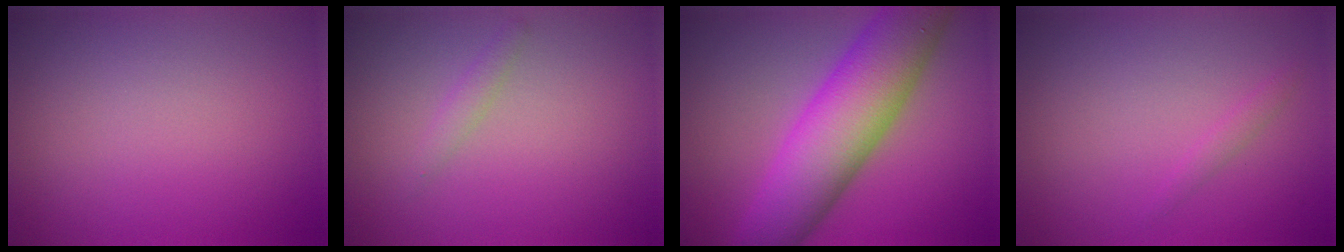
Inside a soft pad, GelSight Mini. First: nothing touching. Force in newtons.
{"total": 0.9, "press": 0.9, "slide": 0.0}
{"total": 10.1, "press": 10.1, "slide": 0.3}
{"total": 0.8, "press": 0.8, "slide": 0.0}